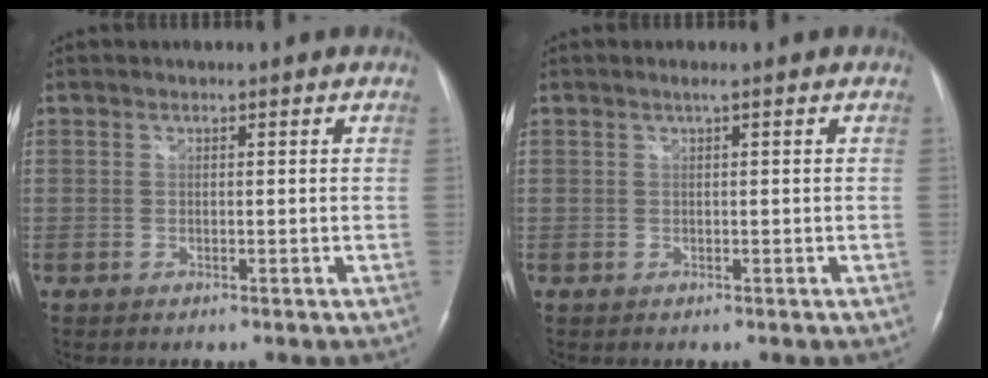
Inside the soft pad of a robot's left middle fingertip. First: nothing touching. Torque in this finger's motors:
{"motor_torque": [-0.13, 0.02, 0.12, 0.02]}